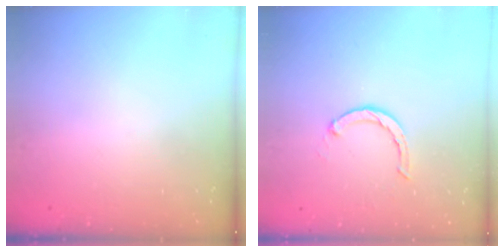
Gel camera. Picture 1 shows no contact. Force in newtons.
{"total": 2.3, "press": 2.3, "slide": 0.3}